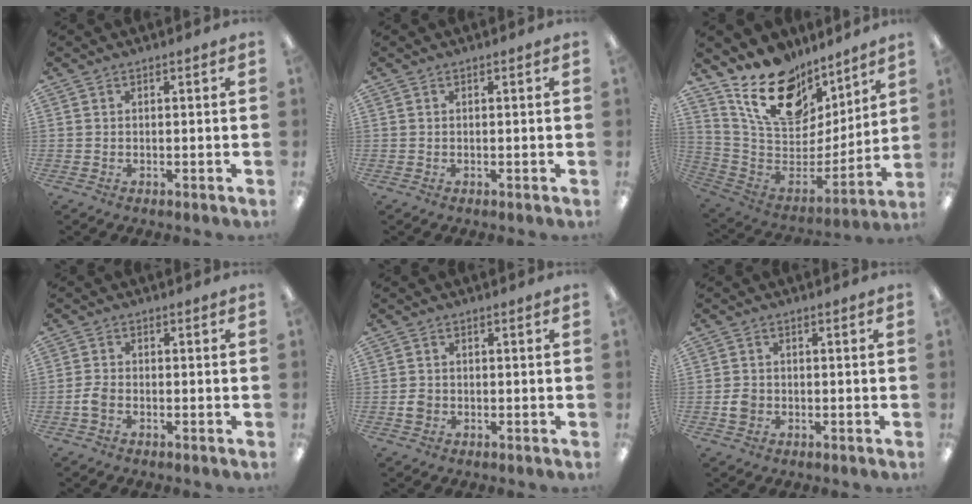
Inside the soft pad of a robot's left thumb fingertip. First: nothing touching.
{"total": 0.0}
{"total": 20.1, "force": [13.4, 11.1, 10.1], "torque": [-0.175, -0.091, 0.243]}
{"total": 3.0, "force": [-1.2, 1.9, 2.0], "torque": [-0.040, 0.005, -0.023]}
{"total": 2.1, "force": [-0.5, 1.8, 1.0], "torque": [-0.017, 0.003, -0.009]}
{"total": 3.0, "force": [-0.7, 2.5, 1.5], "torque": [-0.017, 0.002, -0.014]}